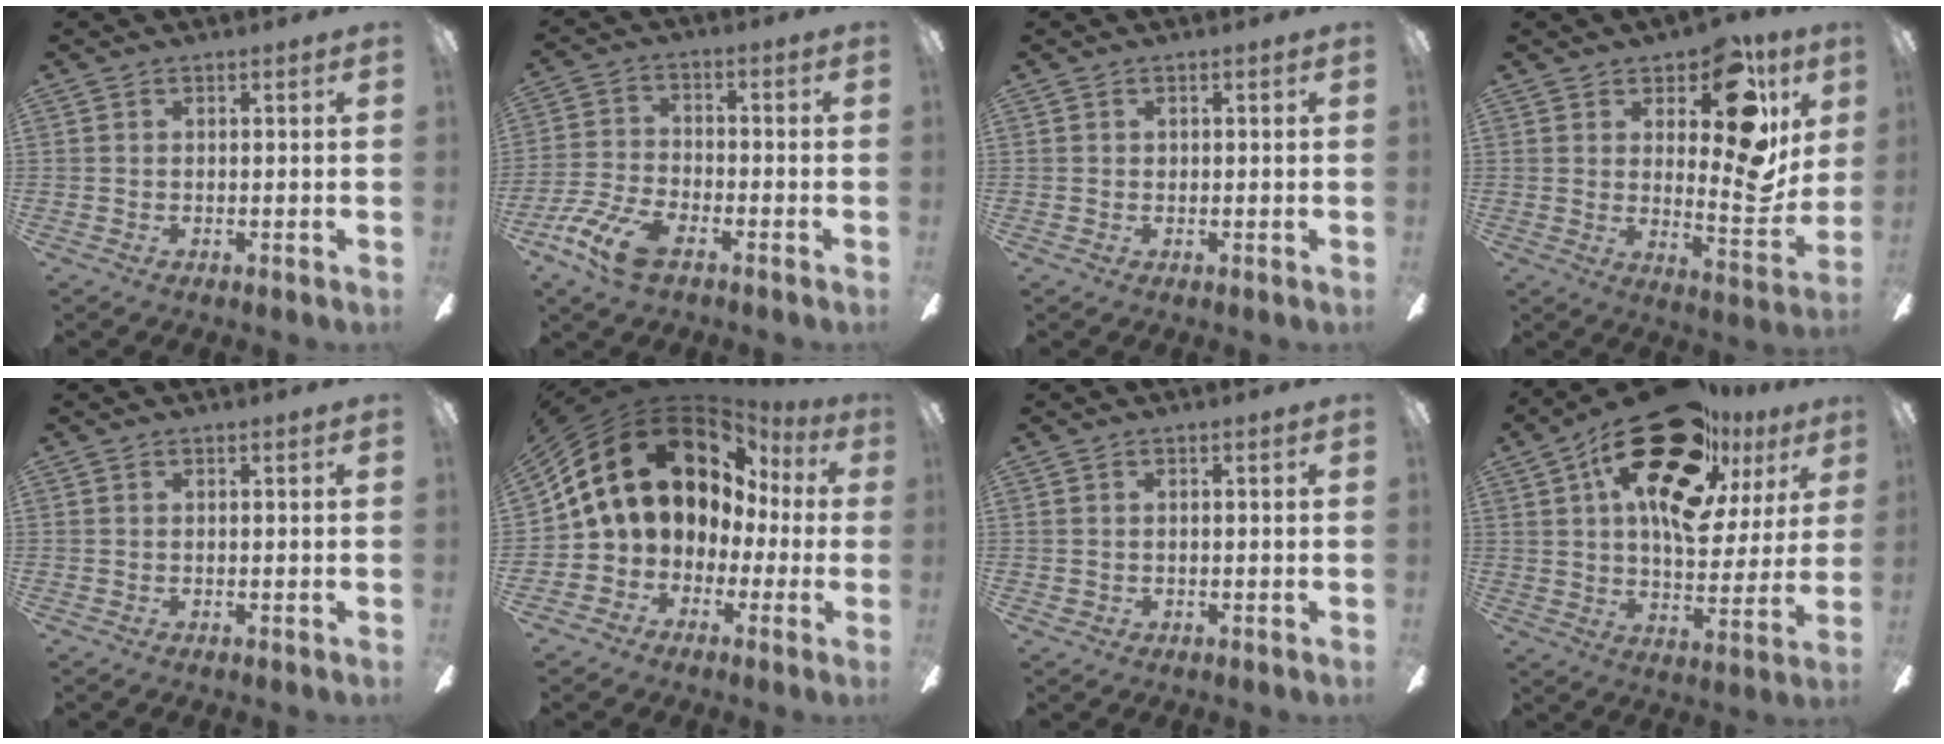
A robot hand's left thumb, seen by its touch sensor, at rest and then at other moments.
{"total": 11.5, "force": [-6.9, 5.1, 7.6], "torque": [-0.170, 0.026, -0.132]}
{"total": 1.0, "force": [-0.2, 1.0, 0.3], "torque": [-0.006, 0.005, -0.006]}
{"total": 16.6, "force": [8.2, 7.0, 12.6], "torque": [-0.158, -0.051, 0.132]}
{"total": 0.0}
{"total": 18.2, "force": [7.4, 13.4, 9.8], "torque": [-0.203, -0.044, 0.146]}
{"total": 1.0, "force": [-0.3, 0.9, 0.2], "torque": [-0.005, 0.004, -0.008]}
{"total": 25.3, "force": [14.2, 11.6, 17.4], "torque": [-0.277, -0.070, 0.241]}